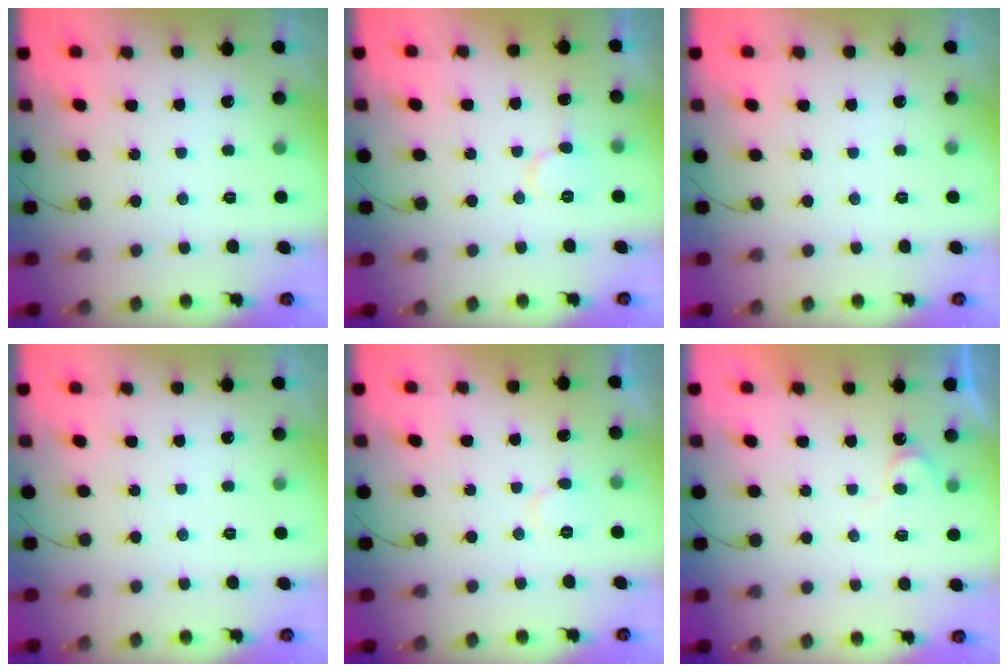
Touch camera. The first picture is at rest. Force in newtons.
{"total": 7.0, "press": 7.0, "slide": 0.6}
{"total": 0.0}
{"total": 0.0}
{"total": 5.3, "press": 5.3, "slide": 0.5}
{"total": 6.4, "press": 6.3, "slide": 0.6}